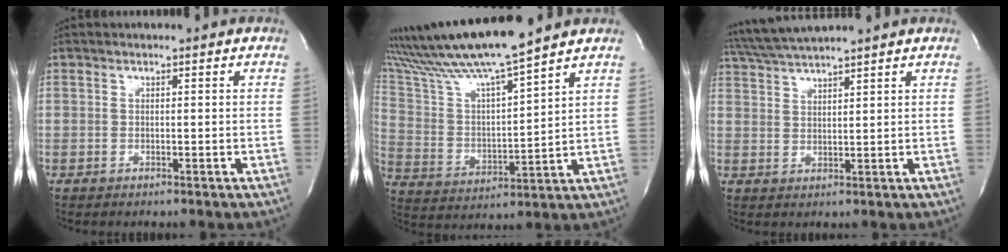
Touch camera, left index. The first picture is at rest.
{"total": 16.8, "force": [14.8, -1.0, 8.0], "torque": [-0.163, -0.003, 0.268]}
{"total": 6.9, "force": [6.3, -1.3, 2.5], "torque": [-0.056, 0.019, 0.119]}